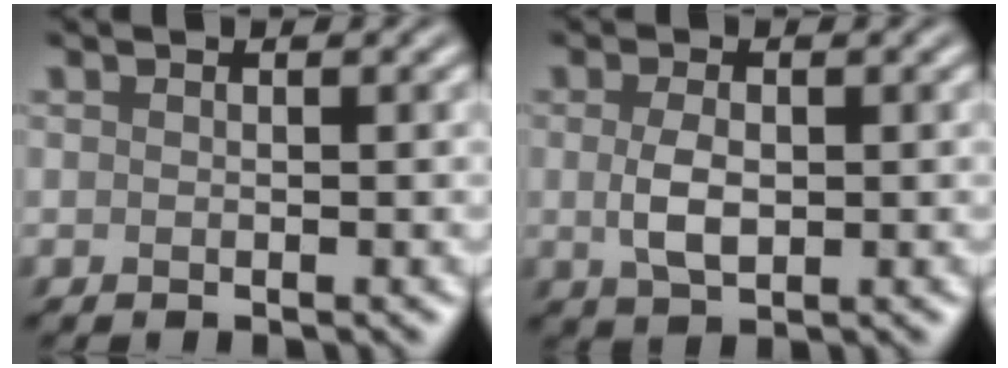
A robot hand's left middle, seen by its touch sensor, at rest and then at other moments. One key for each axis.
{"total": 2.7, "fx": 0.0, "fy": 1.5, "fz": 2.3, "tx": -0.054, "ty": -0.002, "tz": 0.002}